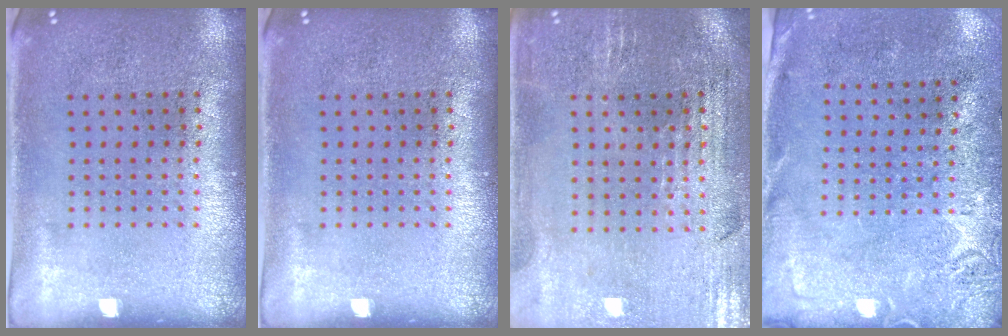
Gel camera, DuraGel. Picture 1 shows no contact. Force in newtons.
{"total": 0.0}
{"total": 1.1, "press": 1.1, "slide": 0.3}
{"total": 2.6, "press": 2.1, "slide": 1.6}